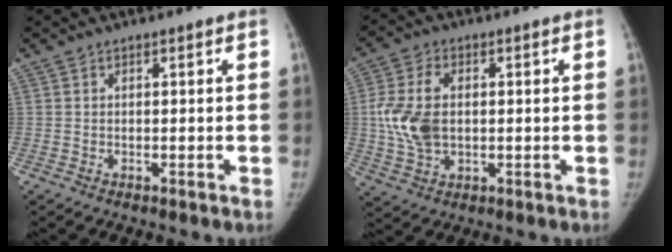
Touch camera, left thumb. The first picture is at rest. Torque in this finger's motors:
{"motor_torque": [0.27, 0.30, 0.75, 0.73, 0.37]}